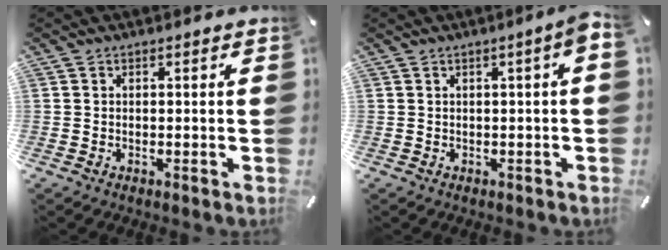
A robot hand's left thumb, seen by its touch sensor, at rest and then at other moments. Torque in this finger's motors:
{"motor_torque": [0.45, 0.53, 0.28, 0.27, 0.09]}